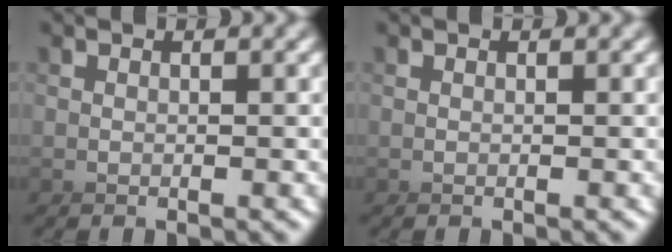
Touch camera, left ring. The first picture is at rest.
{"total": 0.0}